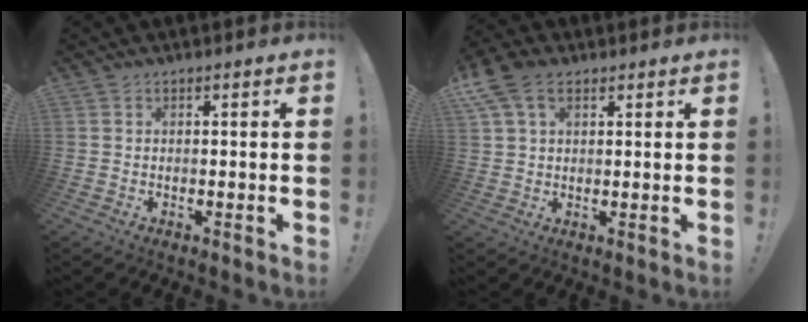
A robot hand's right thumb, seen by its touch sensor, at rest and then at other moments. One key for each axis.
{"total": 8.6, "fx": 4.2, "fy": 5.3, "fz": 5.3, "tx": -0.102, "ty": -0.003, "tz": 0.082}